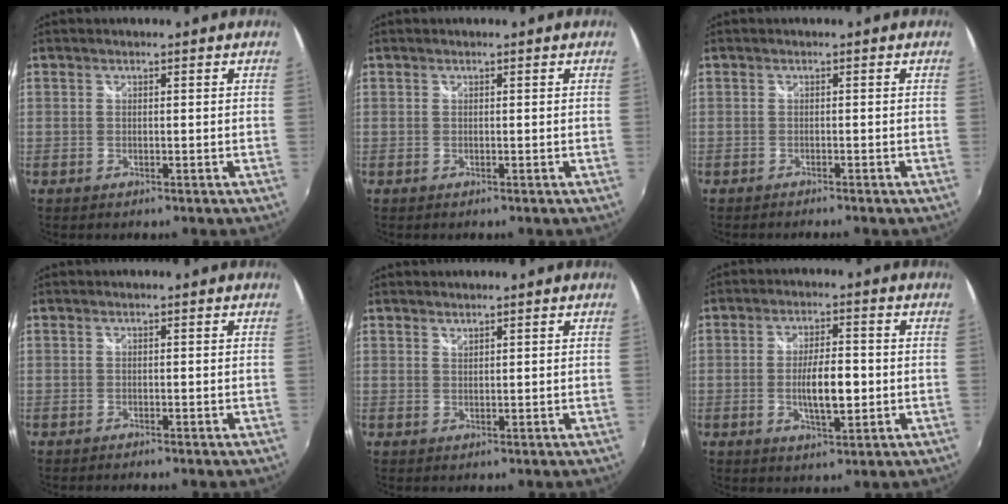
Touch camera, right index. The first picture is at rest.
{"total": 0.0}
{"total": 1.7, "force": [-1.5, 0.1, 0.6], "torque": [-0.019, -0.011, -0.028]}
{"total": 0.7, "force": [-0.7, 0.1, 0.3], "torque": [-0.006, -0.004, -0.013]}
{"total": 0.9, "force": [0.8, 0.2, 0.2], "torque": [-0.003, 0.000, 0.015]}
{"total": 7.5, "force": [-1.1, 2.4, 7.0], "torque": [-0.130, -0.004, -0.017]}